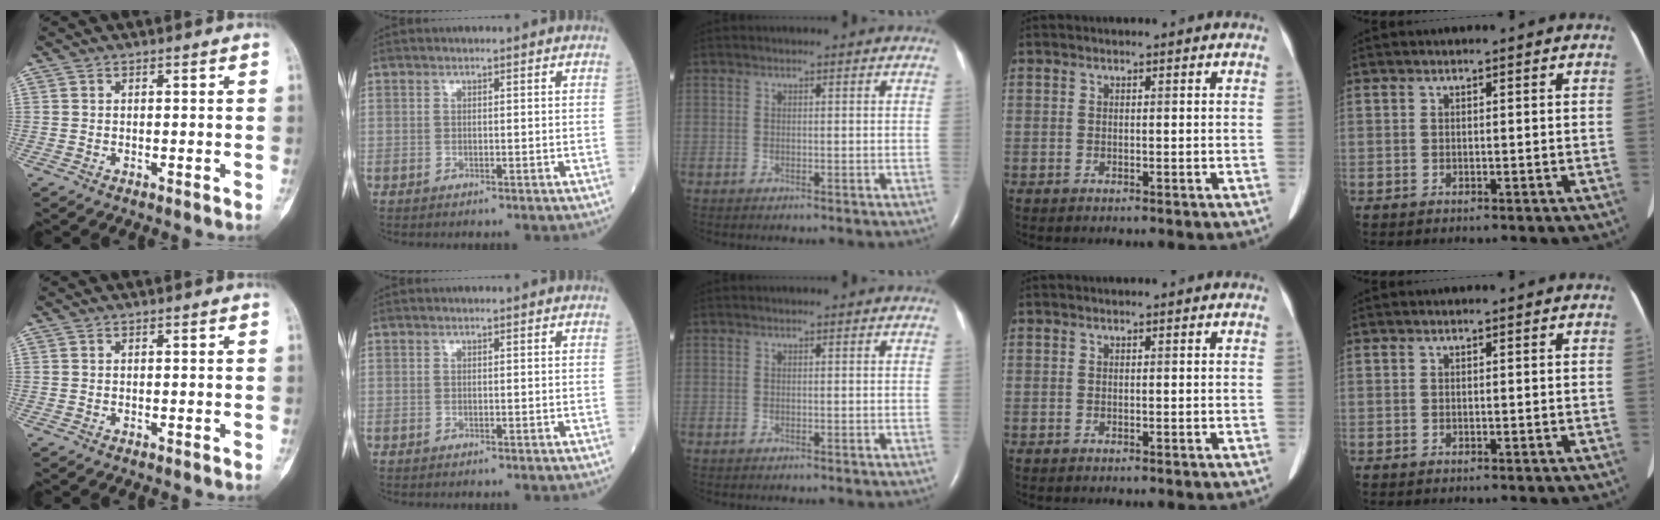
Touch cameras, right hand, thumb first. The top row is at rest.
{}